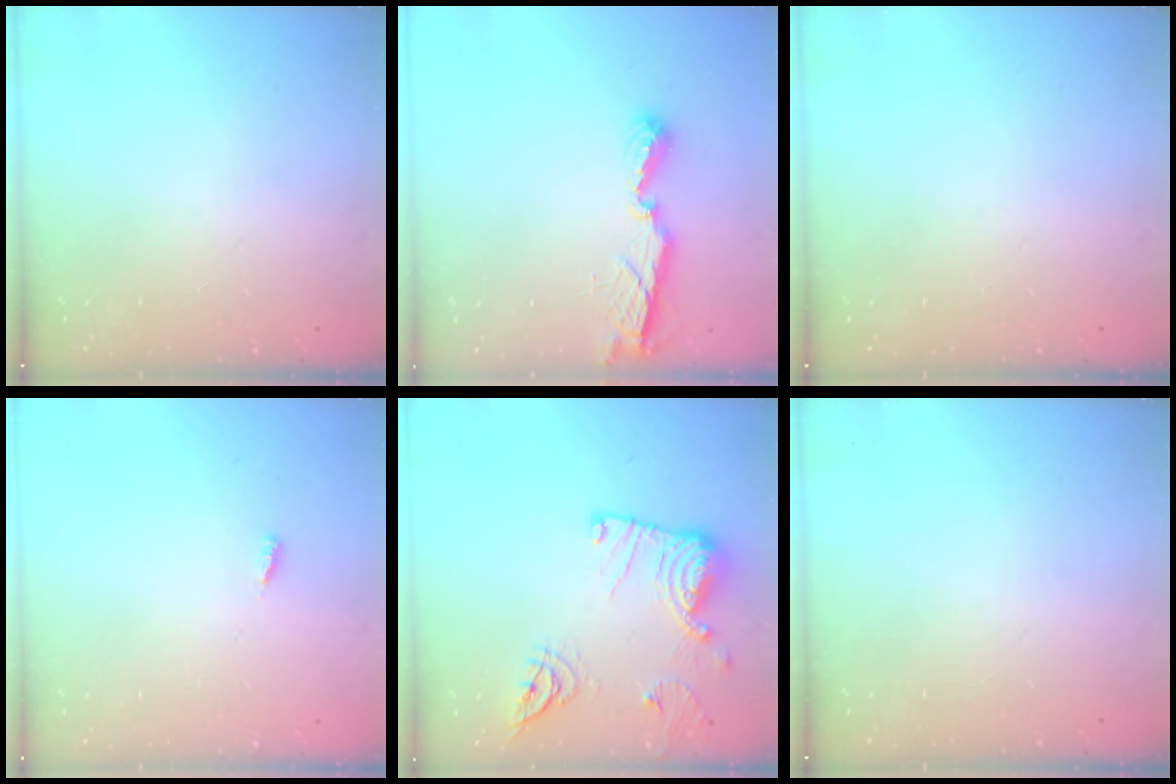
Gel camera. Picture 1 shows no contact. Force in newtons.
{"total": 7.2, "press": 7.2, "slide": 0.2}
{"total": 0.0}
{"total": 2.6, "press": 2.6, "slide": 0.3}
{"total": 17.4, "press": 17.4, "slide": 1.1}
{"total": 0.0}